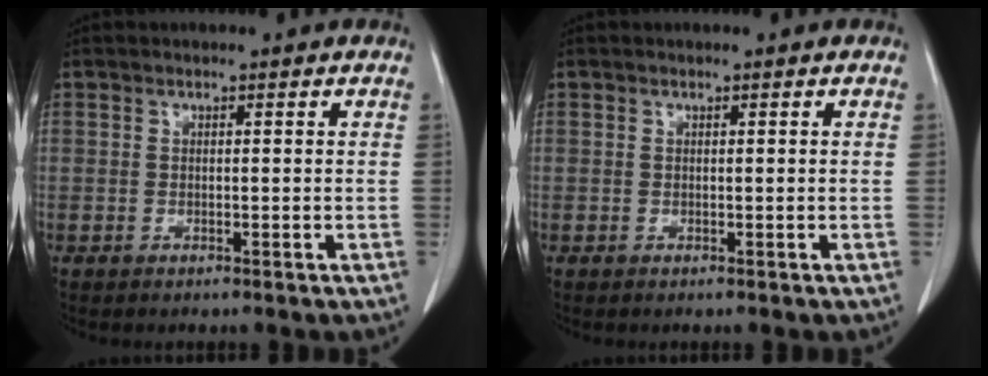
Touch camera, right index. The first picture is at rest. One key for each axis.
{"total": 0.0}